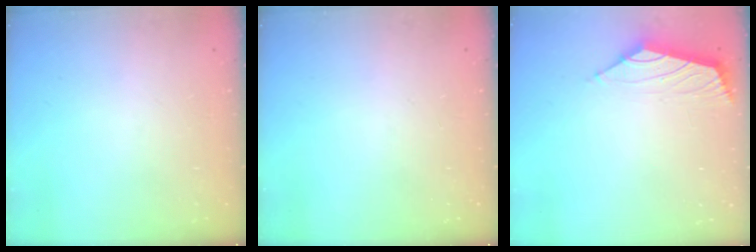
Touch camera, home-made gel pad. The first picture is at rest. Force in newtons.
{"total": 0.0}
{"total": 2.3, "press": 2.2, "slide": 0.6}